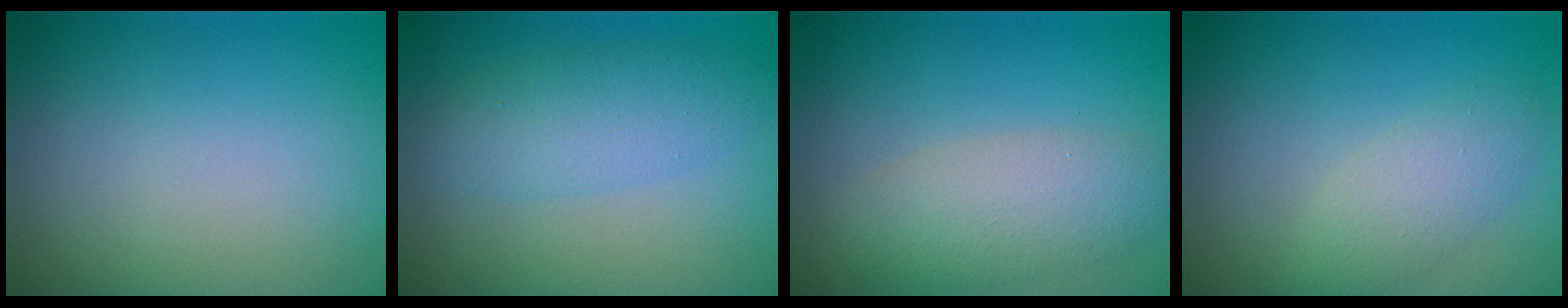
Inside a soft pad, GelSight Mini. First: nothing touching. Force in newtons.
{"total": 3.7, "press": 3.7, "slide": 0.1}
{"total": 4.2, "press": 4.1, "slide": 0.4}
{"total": 2.6, "press": 2.6, "slide": 0.2}